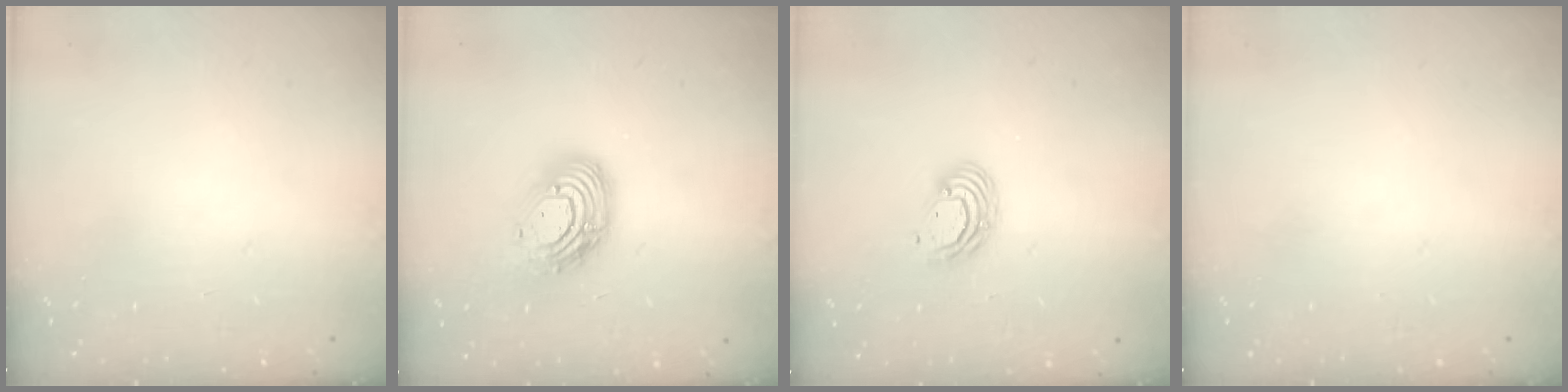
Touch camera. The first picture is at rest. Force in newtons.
{"total": 12.4, "press": 12.4, "slide": 1.1}
{"total": 6.5, "press": 6.5, "slide": 0.2}
{"total": 0.0}